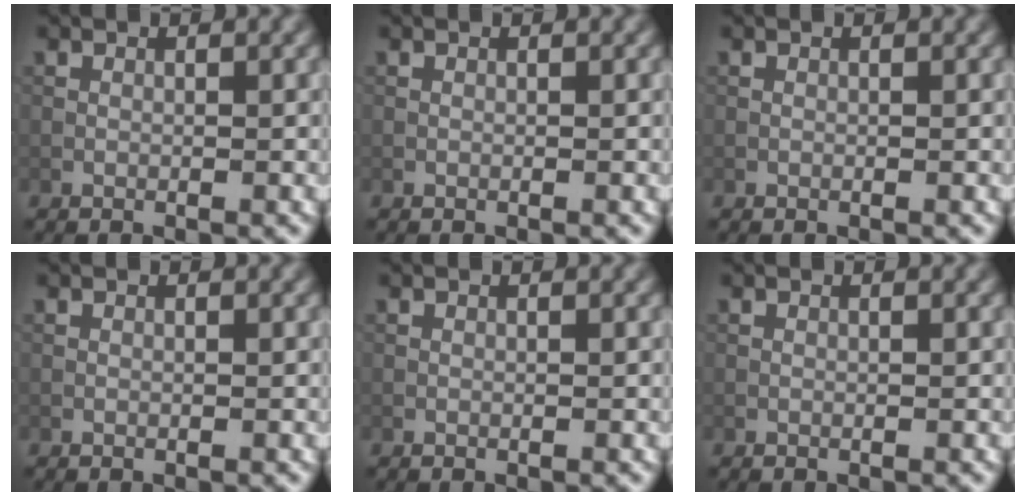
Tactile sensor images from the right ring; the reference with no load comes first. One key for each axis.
{"total": 0.0}
{"total": 0.0}
{"total": 0.0}
{"total": 0.0}
{"total": 0.0}